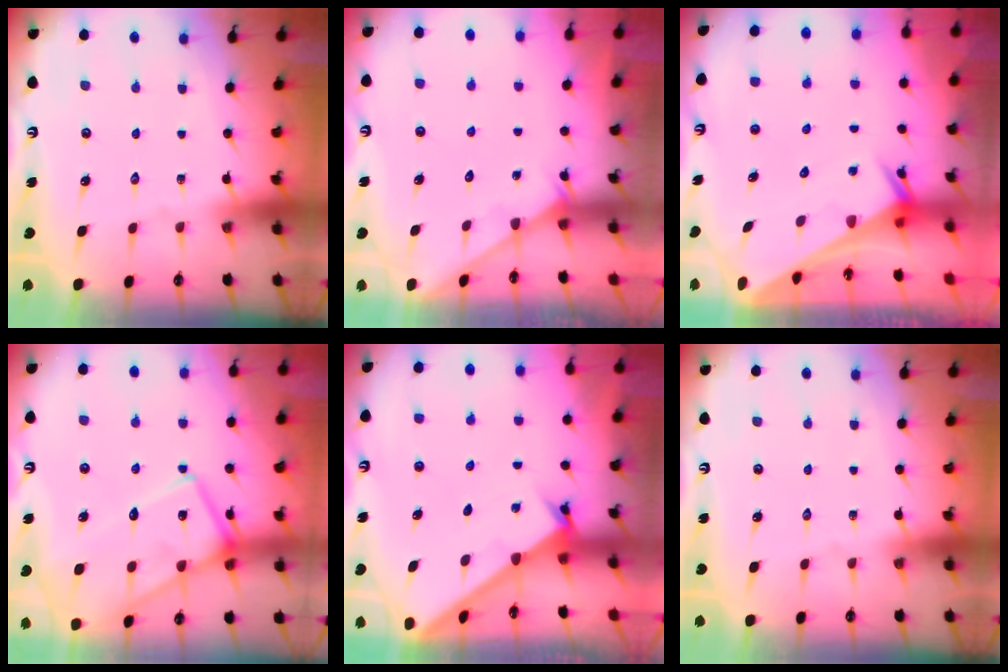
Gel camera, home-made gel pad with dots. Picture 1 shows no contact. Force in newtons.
{"total": 2.2, "press": 2.2, "slide": 0.2}
{"total": 2.7, "press": 2.7, "slide": 0.1}
{"total": 14.6, "press": 14.6, "slide": 1.2}
{"total": 1.7, "press": 1.7, "slide": 0.2}
{"total": 0.0}